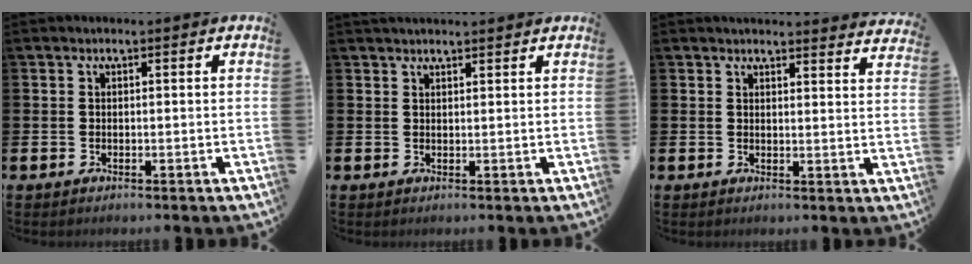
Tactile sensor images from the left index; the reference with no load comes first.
{"total": 1.7, "force": [1.7, 0.3, 0.3], "torque": [0.006, -0.006, 0.028]}
{"total": 3.2, "force": [3.2, 0.2, 0.0], "torque": [0.009, -0.024, 0.055]}